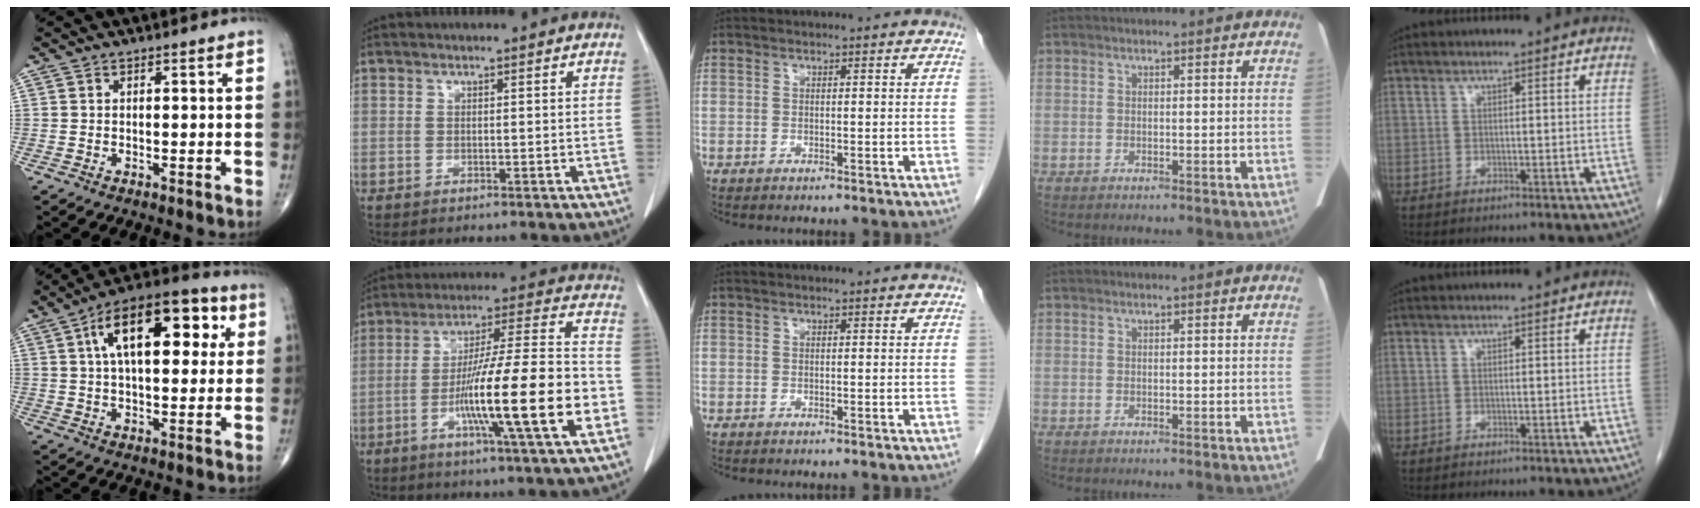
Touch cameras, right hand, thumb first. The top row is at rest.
{"thumb": {"total": 20.2, "force": [6.0, 9.7, 16.7], "torque": [-0.230, 0.017, 0.082]}, "index": {"total": 20.3, "force": [-5.9, 0.5, 19.4], "torque": [-0.309, -0.006, -0.099]}}